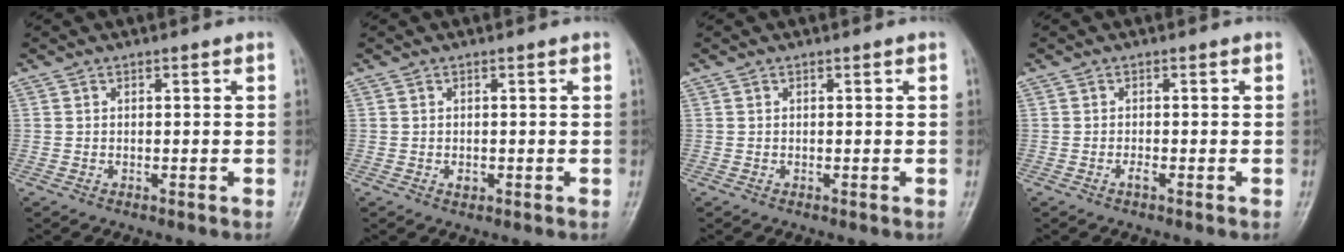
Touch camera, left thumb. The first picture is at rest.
{"total": 0.9, "force": [-0.2, 0.7, 0.6], "torque": [-0.007, -0.001, -0.001]}
{"total": 0.0}
{"total": 0.9, "force": [-0.5, 0.2, 0.6], "torque": [-0.012, 0.000, -0.010]}